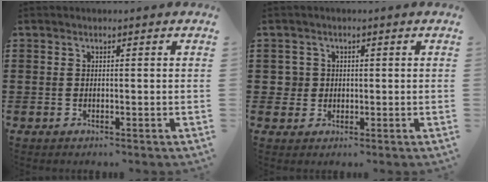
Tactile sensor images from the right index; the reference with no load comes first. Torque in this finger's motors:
{"motor_torque": [-0.22, 0.31, 0.00, -0.02]}